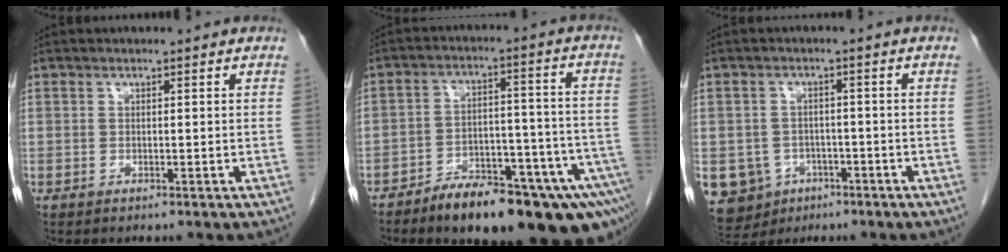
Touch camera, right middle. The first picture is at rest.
{"total": 18.8, "force": [-13.2, 4.5, 12.6], "torque": [-0.104, 0.036, -0.190]}
{"total": 8.9, "force": [-3.8, 7.8, 1.9], "torque": [-0.054, 0.010, -0.046]}